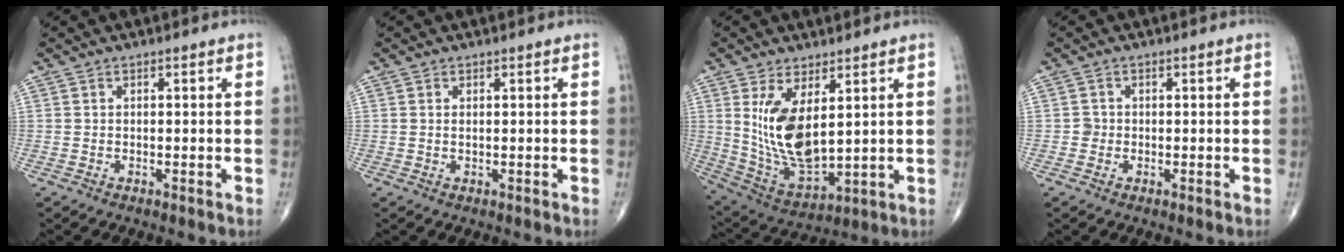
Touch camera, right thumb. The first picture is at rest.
{"total": 0.5, "force": [0.2, 0.2, 0.4], "torque": [-0.011, 0.000, 0.004]}
{"total": 13.4, "force": [3.3, 6.3, 11.4], "torque": [-0.213, -0.027, 0.087]}
{"total": 1.3, "force": [-0.2, 1.2, 0.2], "torque": [0.004, 0.005, -0.006]}